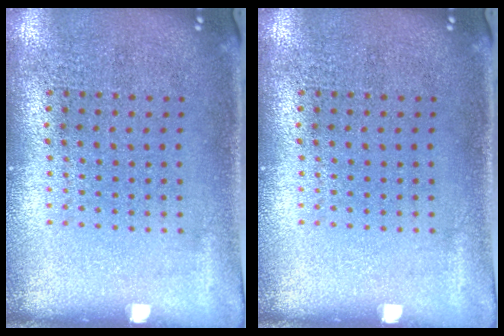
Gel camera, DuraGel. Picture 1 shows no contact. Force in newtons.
{"total": 0.0}